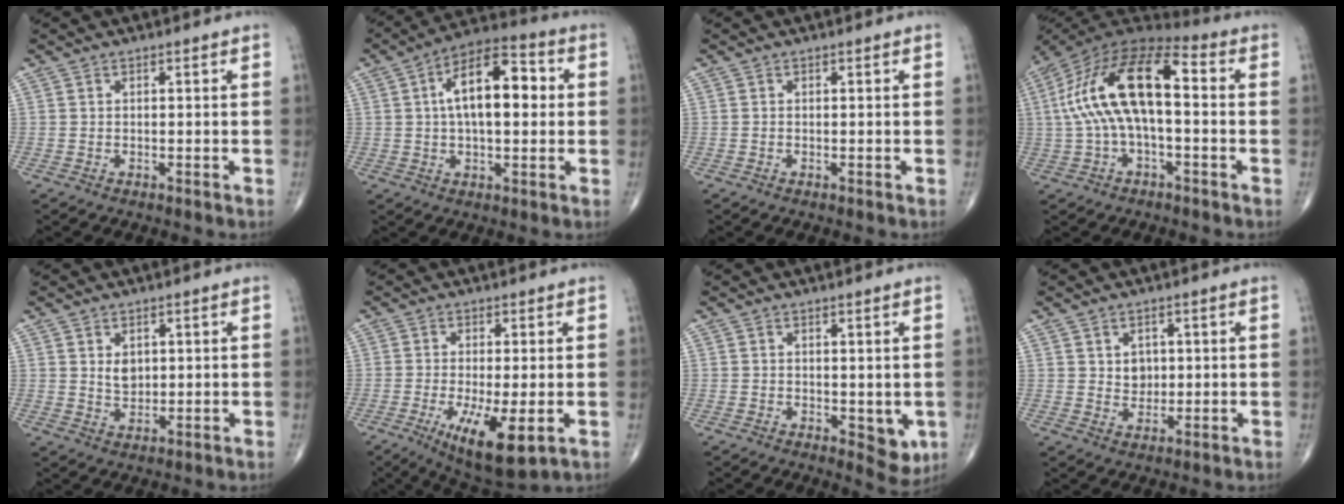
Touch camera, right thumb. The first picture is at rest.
{"total": 14.7, "force": [2.2, 7.1, 12.7], "torque": [-0.192, 0.027, 0.027]}
{"total": 0.0}
{"total": 18.7, "force": [1.0, 8.3, 16.7], "torque": [-0.320, 0.050, 0.007]}
{"total": 3.5, "force": [1.1, 2.4, 2.2], "torque": [-0.025, -0.011, 0.023]}
{"total": 11.2, "force": [-3.6, 3.3, 10.1], "torque": [-0.173, -0.023, -0.049]}
{"total": 4.7, "force": [-0.6, 2.5, 4.0], "torque": [-0.025, -0.009, -0.002]}
{"total": 3.5, "force": [0.8, 2.9, 1.9], "torque": [-0.010, -0.006, 0.017]}